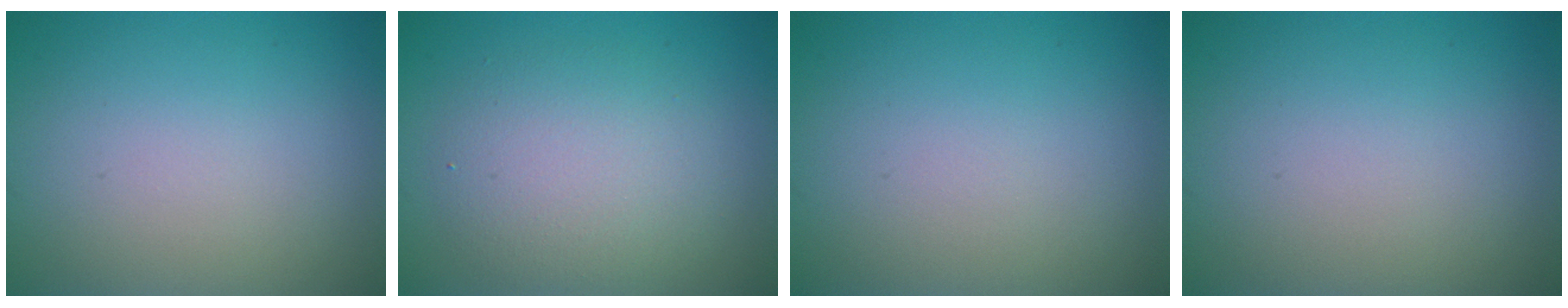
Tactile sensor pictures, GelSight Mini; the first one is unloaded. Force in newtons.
{"total": 4.3, "press": 4.3, "slide": 0.2}
{"total": 0.0}
{"total": 0.0}